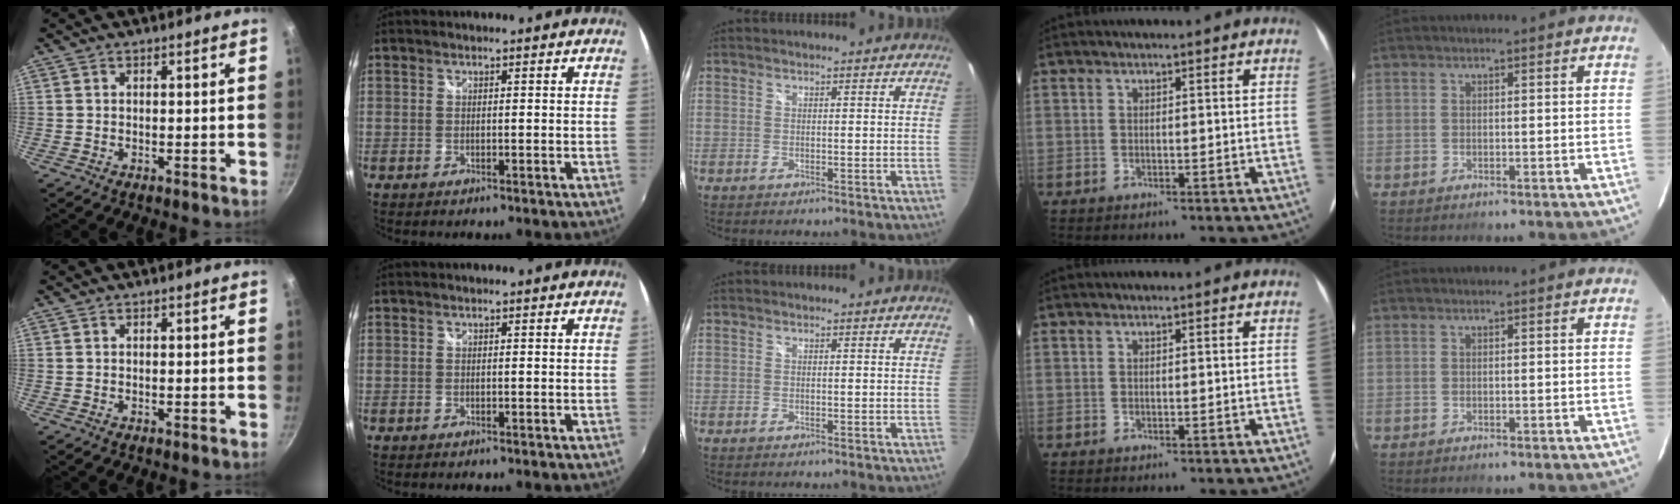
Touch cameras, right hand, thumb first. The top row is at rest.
{}